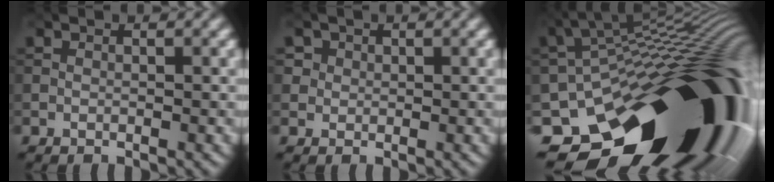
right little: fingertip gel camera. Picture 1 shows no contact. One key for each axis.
{"total": 1.9, "fx": 0.7, "fy": 1.6, "fz": 0.5, "tx": -0.012, "ty": -0.004, "tz": 0.021}
{"total": 20.1, "fx": -10.1, "fy": 9.8, "fz": 14.4, "tx": -0.200, "ty": -0.018, "tz": -0.150}